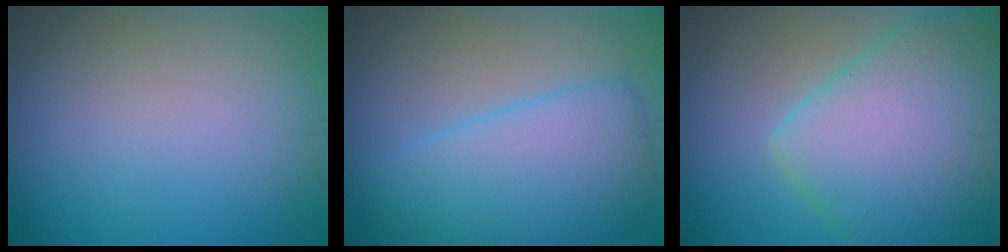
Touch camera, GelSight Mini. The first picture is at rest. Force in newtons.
{"total": 6.3, "press": 6.3, "slide": 0.3}
{"total": 9.7, "press": 9.7, "slide": 0.6}